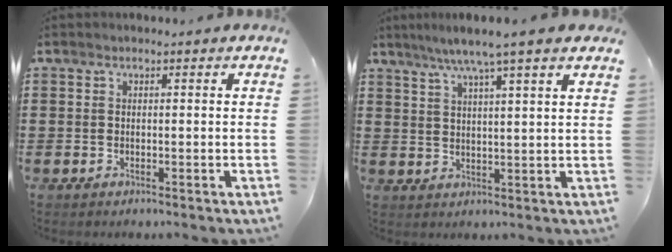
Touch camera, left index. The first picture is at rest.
{"total": 5.9, "force": [4.4, -0.6, 3.9], "torque": [-0.087, -0.011, 0.074]}